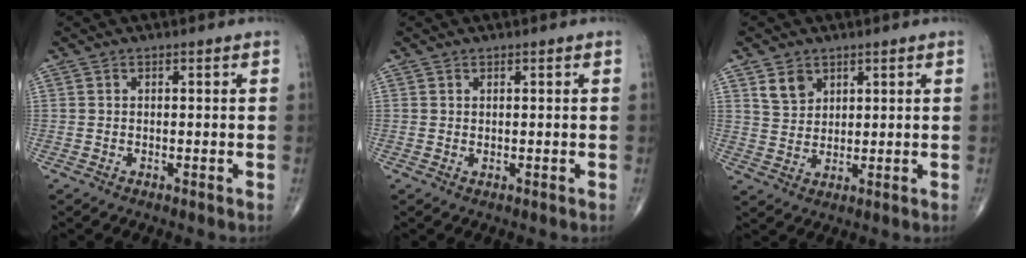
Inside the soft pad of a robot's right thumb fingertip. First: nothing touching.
{"total": 0.0}
{"total": 4.6, "force": [2.7, 3.3, 1.8], "torque": [-0.017, -0.020, 0.057]}